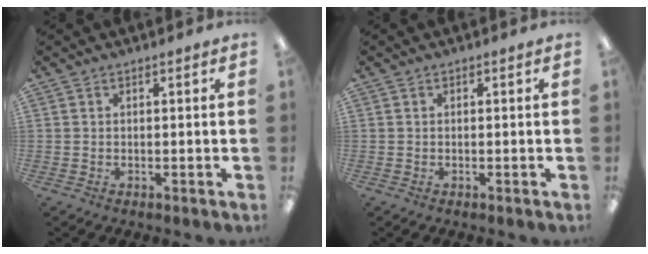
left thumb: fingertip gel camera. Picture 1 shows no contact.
{"total": 0.0}